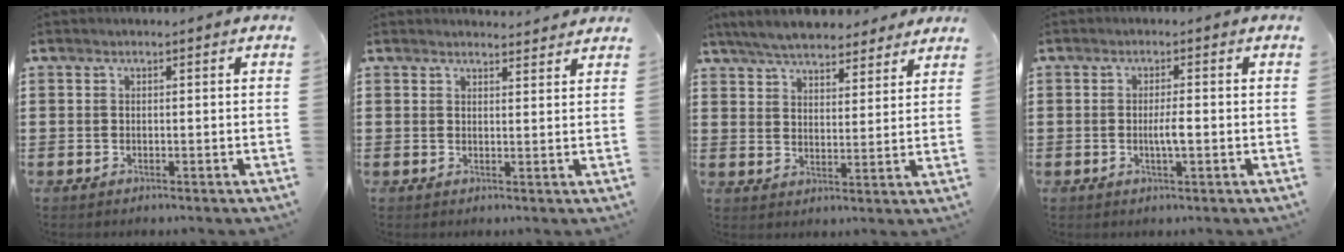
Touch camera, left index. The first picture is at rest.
{"total": 2.1, "force": [2.1, 0.2, 0.1], "torque": [-0.001, -0.007, 0.039]}
{"total": 6.1, "force": [5.7, 1.2, 1.5], "torque": [-0.052, -0.016, 0.105]}
{"total": 2.7, "force": [-0.4, 0.4, 2.7], "torque": [-0.049, -0.001, -0.007]}